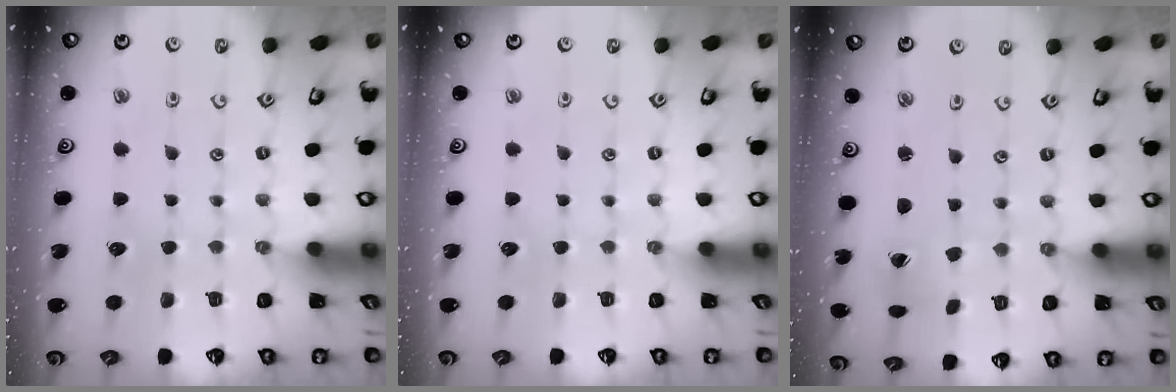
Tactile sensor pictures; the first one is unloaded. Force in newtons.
{"total": 0.0}
{"total": 0.5, "press": 0.5, "slide": 0.1}